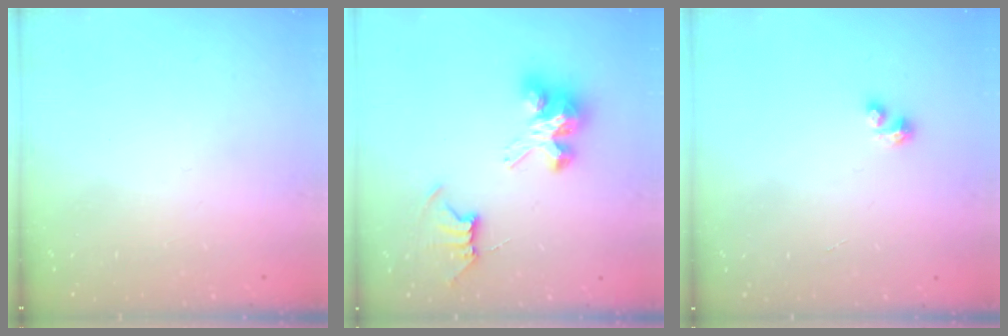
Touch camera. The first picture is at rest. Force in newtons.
{"total": 7.7, "press": 7.7, "slide": 0.3}
{"total": 0.9, "press": 0.9, "slide": 0.3}